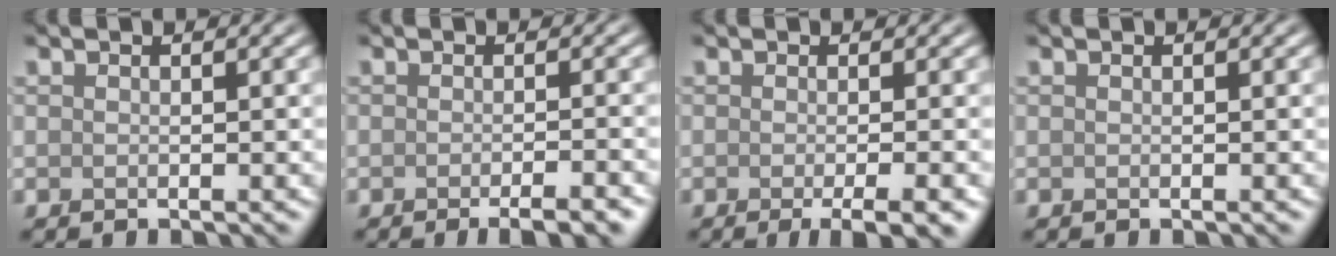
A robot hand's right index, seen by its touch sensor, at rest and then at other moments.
{"total": 3.8, "force": [-2.3, 0.8, 2.9], "torque": [-0.028, 0.004, -0.030]}
{"total": 4.0, "force": [-1.5, 0.9, 3.6], "torque": [-0.040, -0.004, -0.019]}
{"total": 0.0}